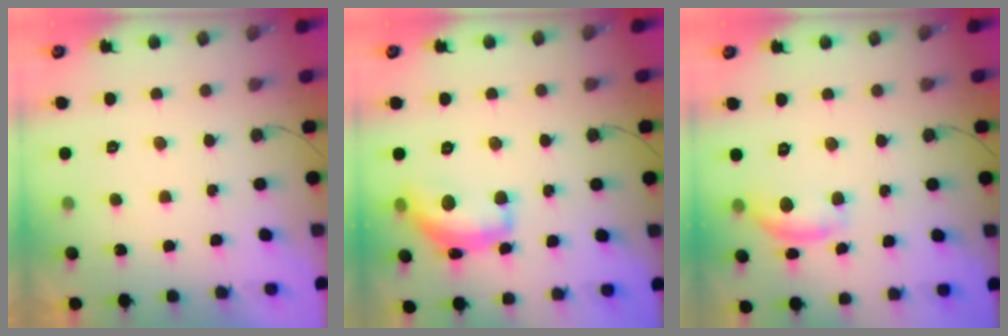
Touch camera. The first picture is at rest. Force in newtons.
{"total": 14.1, "press": 14.1, "slide": 0.5}
{"total": 10.3, "press": 10.3, "slide": 0.6}